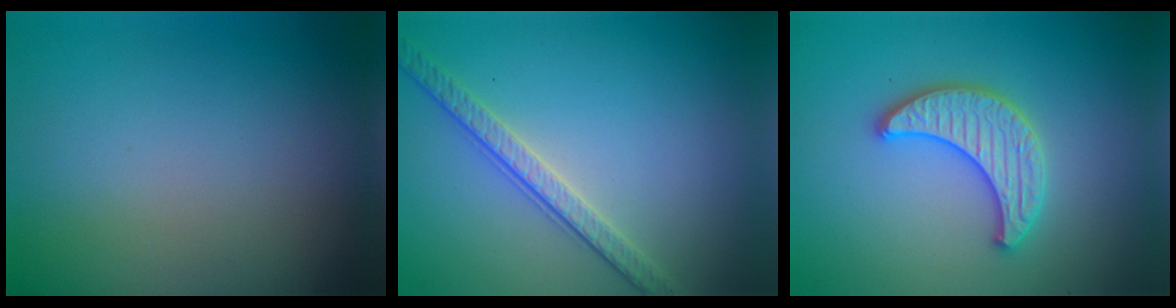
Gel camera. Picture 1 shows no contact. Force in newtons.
{"total": 3.5, "press": 2.8, "slide": 2.0}
{"total": 3.6, "press": 3.5, "slide": 0.7}